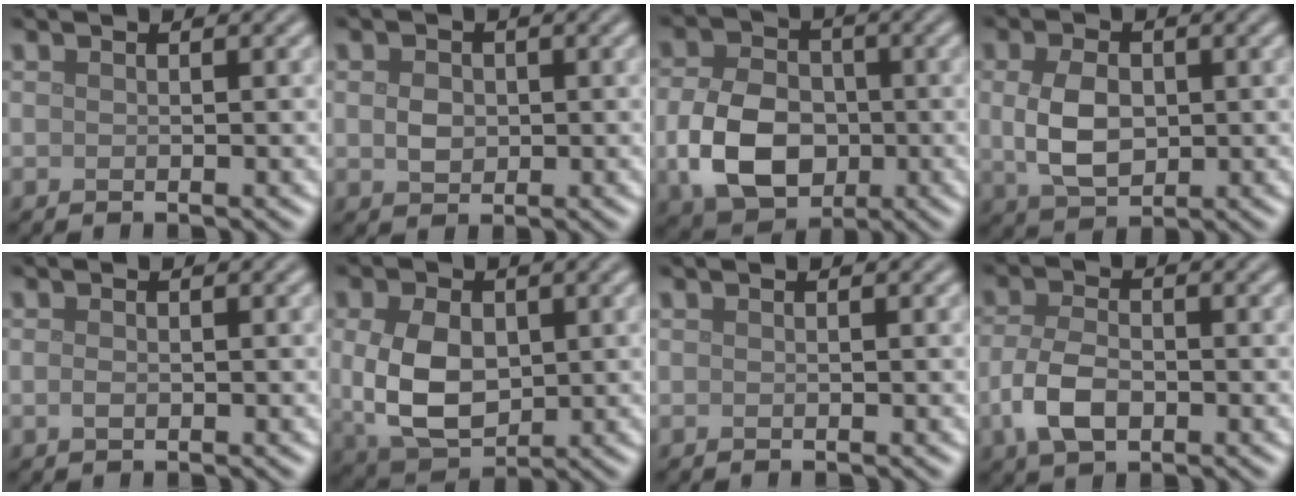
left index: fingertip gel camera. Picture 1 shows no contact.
{"total": 2.0, "force": [0.1, 1.6, 1.2], "torque": [-0.023, 0.000, 0.000]}
{"total": 8.0, "force": [-1.5, 5.8, 5.3], "torque": [-0.114, -0.009, -0.032]}
{"total": 4.8, "force": [0.1, 3.2, 3.5], "torque": [-0.079, -0.001, 0.005]}
{"total": 0.8, "force": [-0.1, 0.5, 0.6], "torque": [-0.016, -0.001, -0.002]}
{"total": 7.1, "force": [0.2, 4.8, 5.3], "torque": [-0.119, -0.007, 0.011]}
{"total": 0.0}
{"total": 4.3, "force": [-1.4, 2.6, 3.2], "torque": [-0.071, -0.003, -0.032]}